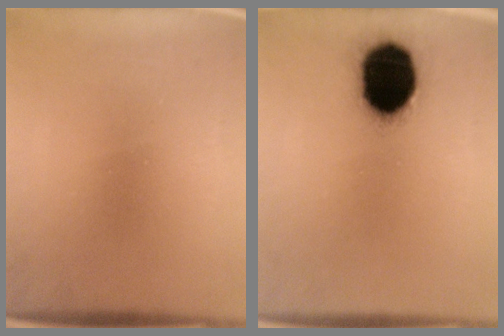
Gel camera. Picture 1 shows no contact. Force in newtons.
{"total": 19.0}